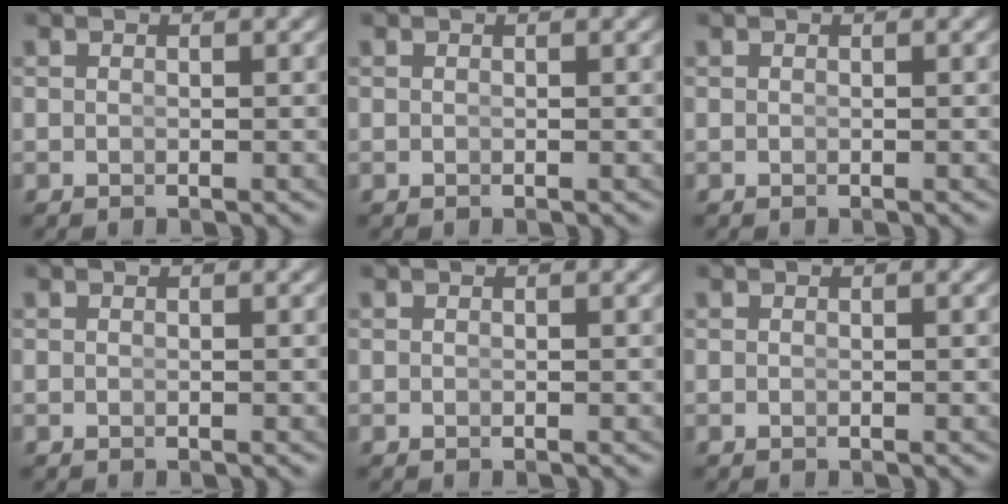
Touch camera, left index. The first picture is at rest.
{"total": 0.0}
{"total": 0.0}
{"total": 0.0}
{"total": 0.0}
{"total": 0.0}